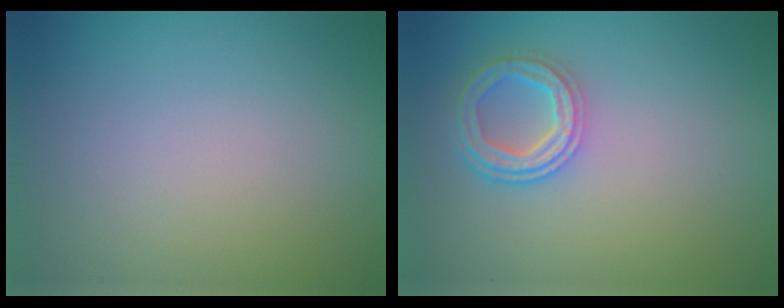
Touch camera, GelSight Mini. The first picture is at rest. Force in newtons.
{"total": 3.9, "press": 3.1, "slide": 2.4}